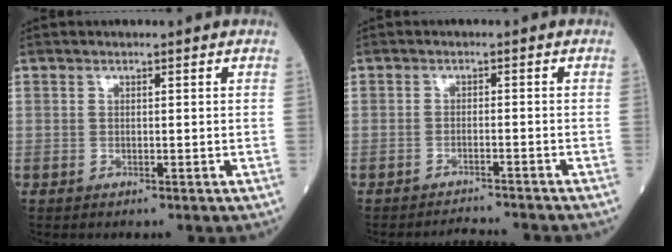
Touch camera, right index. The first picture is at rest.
{"total": 3.5, "force": [-3.4, -0.4, -0.1], "torque": [0.005, -0.009, -0.053]}